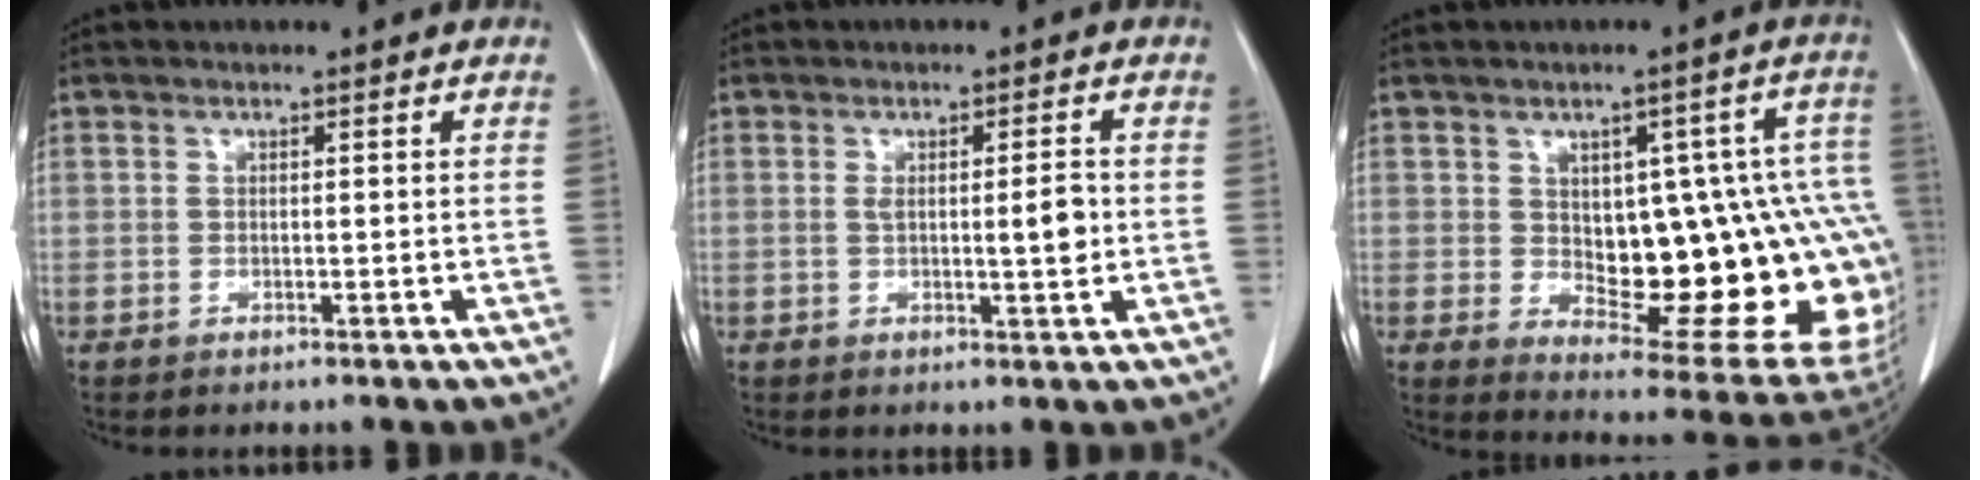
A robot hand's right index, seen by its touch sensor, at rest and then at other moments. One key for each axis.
{"total": 3.9, "fx": 0.1, "fy": 0.7, "fz": 3.9, "tx": -0.059, "ty": -0.003, "tz": 0.003}
{"total": 23.2, "fx": -1.4, "fy": 8.5, "fz": 21.5, "tx": -0.184, "ty": 0.024, "tz": 0.013}